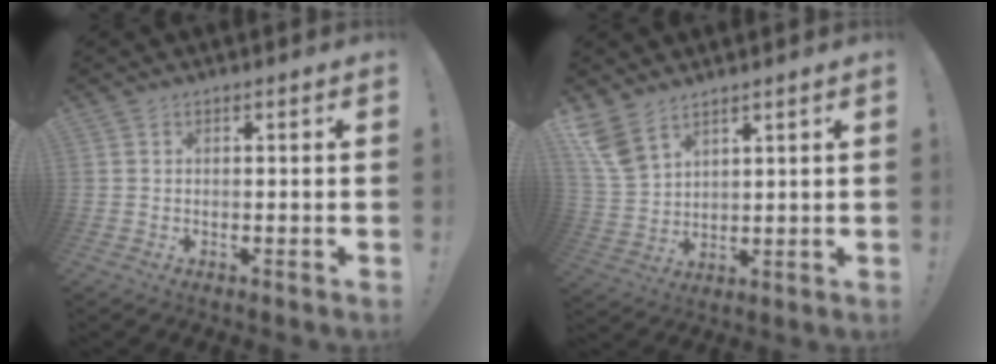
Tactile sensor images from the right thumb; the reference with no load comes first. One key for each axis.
{"total": 8.7, "fx": 6.4, "fy": 4.4, "fz": 3.9, "tx": -0.093, "ty": -0.030, "tz": 0.129}